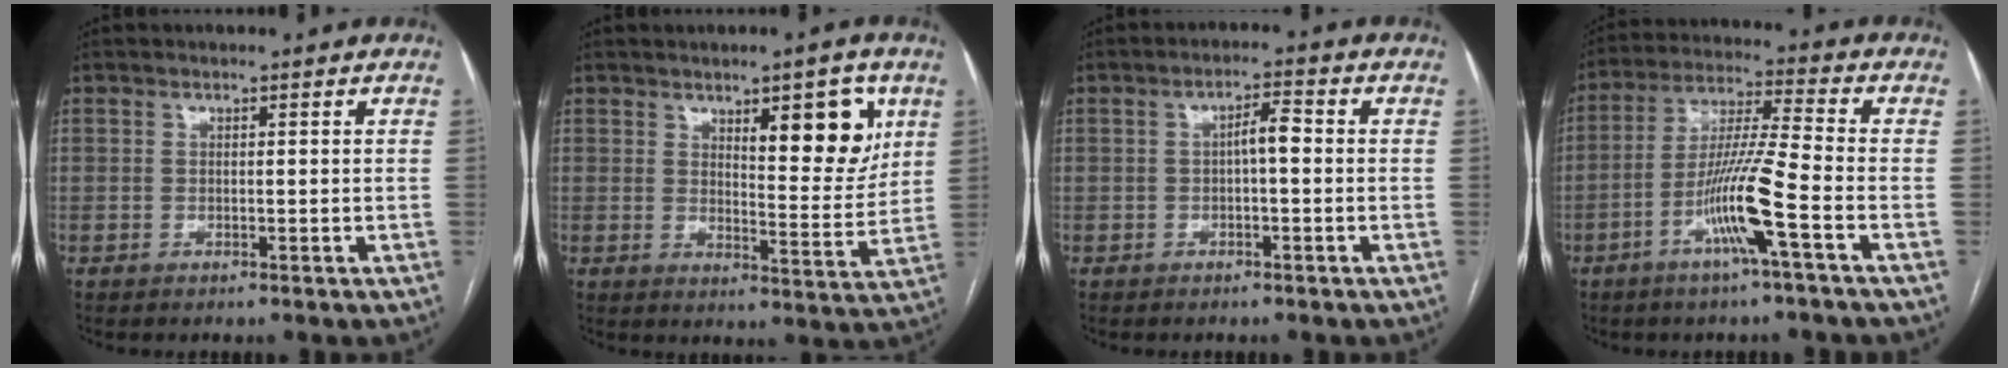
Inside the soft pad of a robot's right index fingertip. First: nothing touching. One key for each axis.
{"total": 9.5, "fx": 4.5, "fy": 2.5, "fz": 8.0, "tx": -0.108, "ty": -0.006, "tz": 0.066}
{"total": 3.2, "fx": -0.2, "fy": 0.7, "fz": 3.1, "tx": -0.049, "ty": 0.011, "tz": -0.003}
{"total": 10.7, "fx": -4.5, "fy": -0.9, "fz": 9.6, "tx": -0.190, "ty": -0.002, "tz": -0.089}